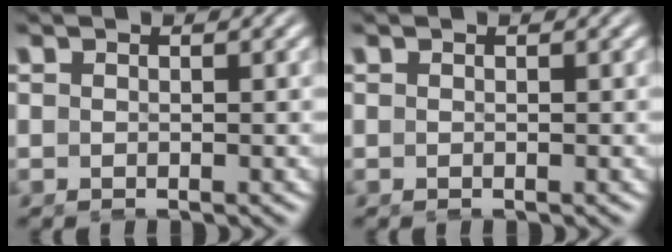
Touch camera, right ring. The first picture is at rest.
{"total": 0.0}